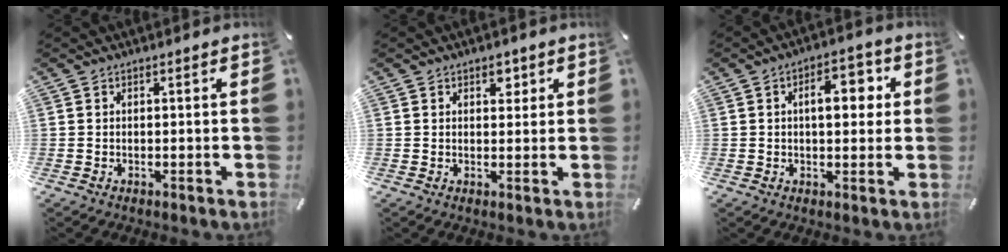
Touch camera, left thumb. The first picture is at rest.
{"total": 2.5, "force": [1.3, 1.6, 1.3], "torque": [-0.004, -0.007, 0.018]}
{"total": 8.2, "force": [1.7, 4.3, 6.7], "torque": [-0.086, -0.003, 0.016]}